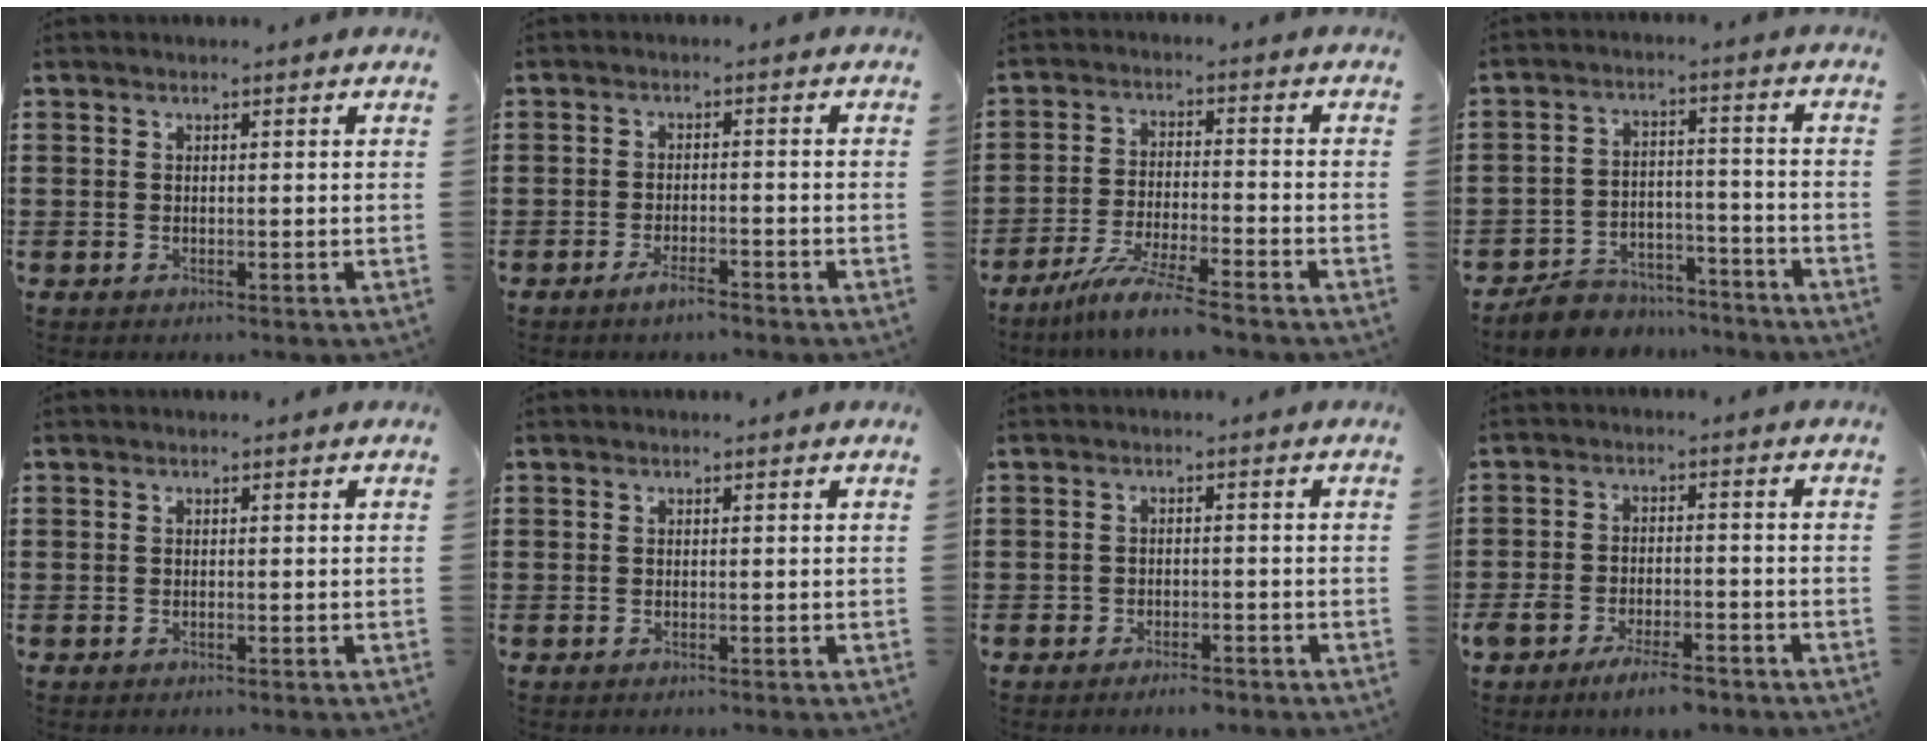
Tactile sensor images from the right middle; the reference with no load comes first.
{"total": 2.7, "force": [-2.1, 0.5, 1.7], "torque": [-0.027, 0.004, -0.038]}
{"total": 6.9, "force": [-6.0, -0.4, 3.4], "torque": [-0.070, -0.015, -0.113]}
{"total": 6.2, "force": [-6.0, 1.5, 0.5], "torque": [-0.006, 0.019, -0.119]}
{"total": 0.0}
{"total": 0.0}
{"total": 1.9, "force": [-1.7, 0.6, 0.3], "torque": [-0.013, 0.002, -0.036]}
{"total": 5.1, "force": [-4.0, 1.5, 2.8], "torque": [-0.065, 0.001, -0.081]}